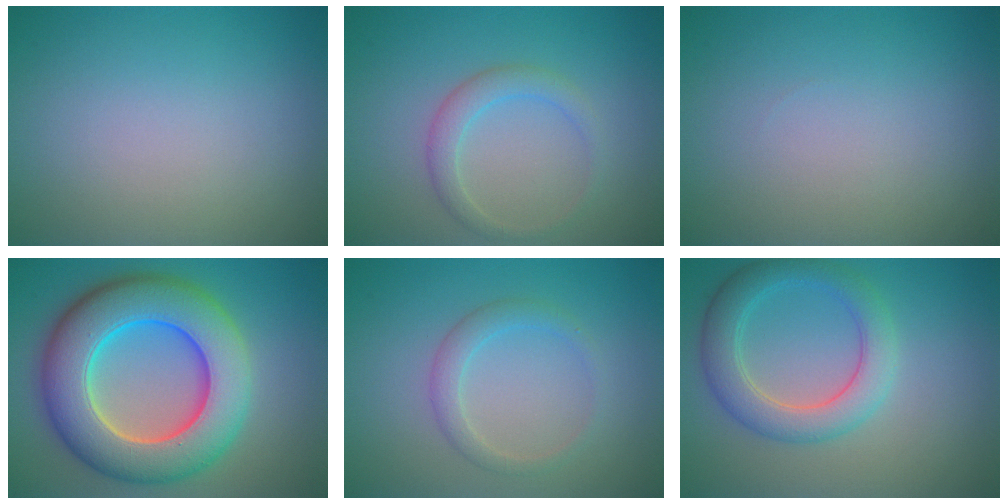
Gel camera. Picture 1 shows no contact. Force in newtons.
{"total": 2.2, "press": 2.2, "slide": 0.1}
{"total": 0.0}
{"total": 11.9, "press": 11.9, "slide": 0.2}
{"total": 2.0, "press": 2.0, "slide": 0.1}
{"total": 4.6, "press": 4.5, "slide": 0.5}